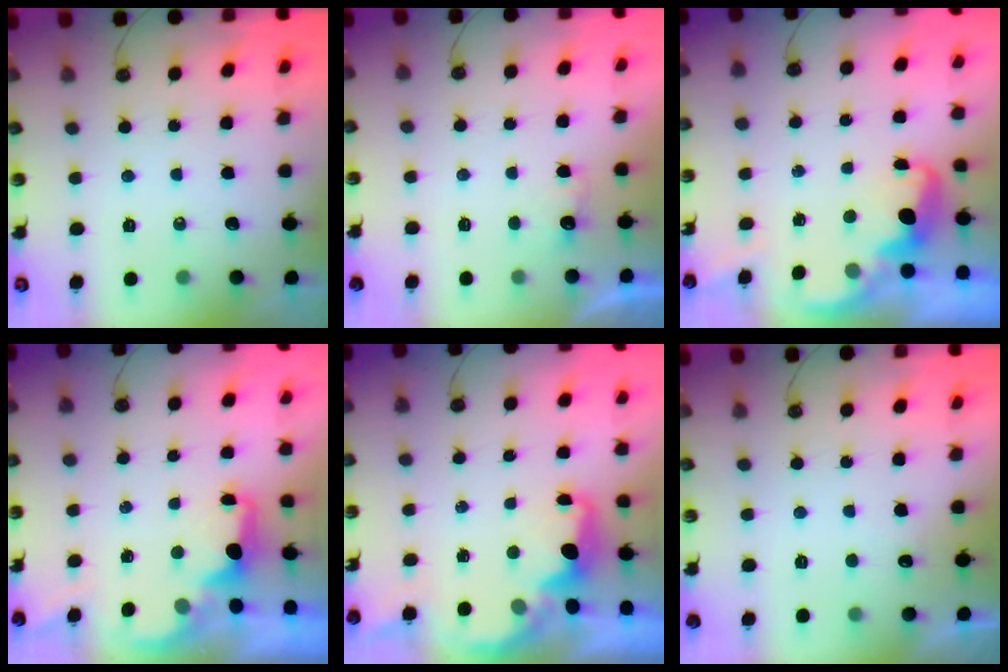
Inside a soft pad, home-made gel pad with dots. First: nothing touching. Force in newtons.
{"total": 2.4, "press": 2.2, "slide": 0.8}
{"total": 2.7, "press": 2.6, "slide": 0.8}
{"total": 1.8, "press": 1.6, "slide": 0.8}
{"total": 2.2, "press": 2.0, "slide": 0.8}
{"total": 2.7, "press": 2.5, "slide": 1.0}